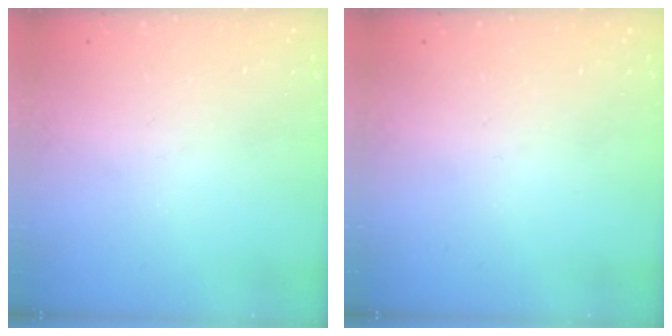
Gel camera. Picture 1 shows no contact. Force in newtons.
{"total": 0.0}